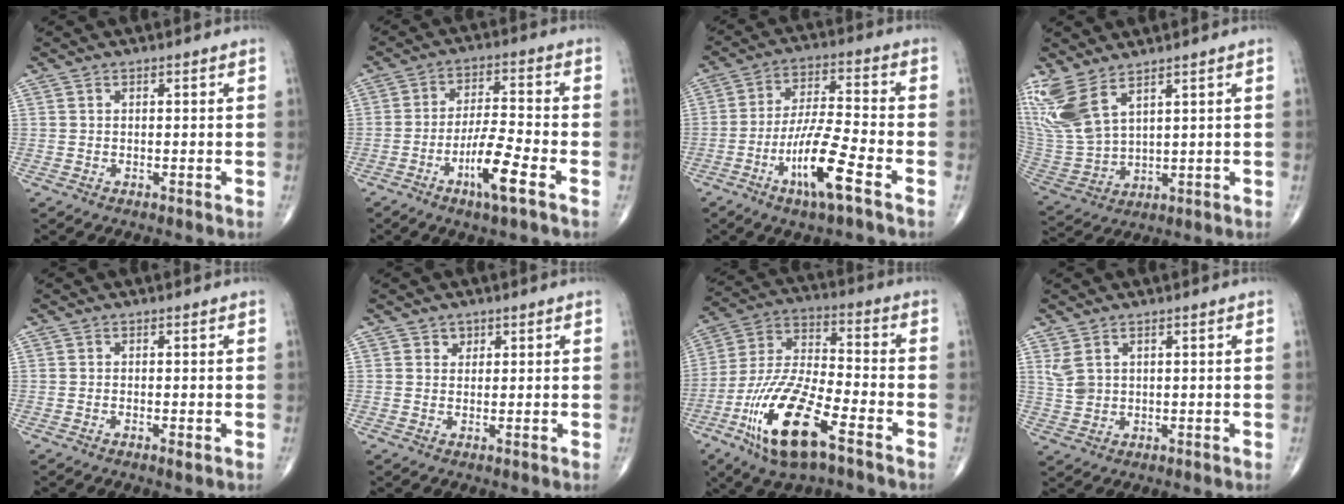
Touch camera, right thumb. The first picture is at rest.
{"total": 9.2, "force": [-4.5, 1.1, 8.0], "torque": [-0.158, 0.020, -0.081]}
{"total": 12.1, "force": [-5.9, 1.6, 10.5], "torque": [-0.211, 0.020, -0.110]}
{"total": 11.9, "force": [7.5, 4.7, 8.0], "torque": [-0.190, -0.030, 0.175]}
{"total": 0.9, "force": [-0.3, 0.1, 0.8], "torque": [-0.018, -0.004, -0.007]}
{"total": 1.6, "force": [0.9, 1.3, 0.3], "torque": [0.010, -0.004, 0.010]}
{"total": 18.4, "force": [-9.2, 5.9, 14.8], "torque": [-0.303, 0.037, -0.170]}
{"total": 3.3, "force": [1.5, 2.1, 2.0], "torque": [-0.041, -0.002, 0.041]}